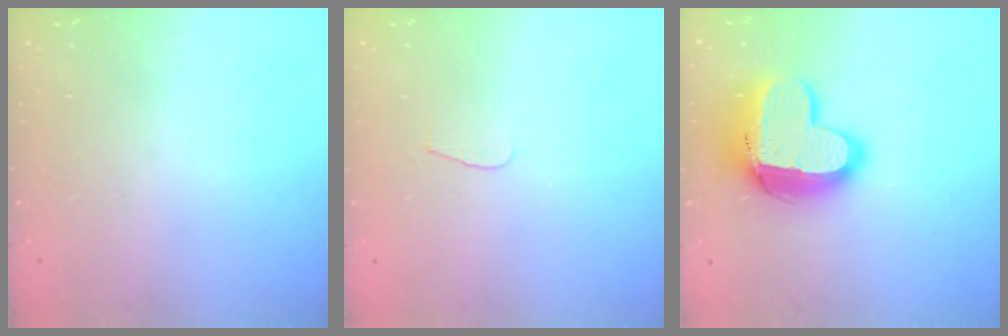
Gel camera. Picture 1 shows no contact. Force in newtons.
{"total": 3.3, "press": 3.3, "slide": 0.4}
{"total": 15.3, "press": 15.2, "slide": 1.2}